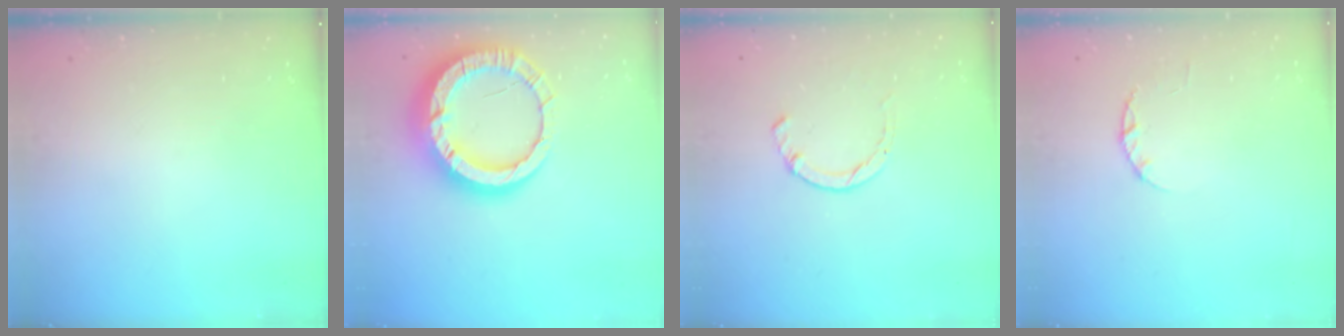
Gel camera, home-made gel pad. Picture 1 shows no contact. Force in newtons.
{"total": 19.3, "press": 19.2, "slide": 1.9}
{"total": 2.3, "press": 2.3, "slide": 0.5}
{"total": 2.4, "press": 2.3, "slide": 0.4}